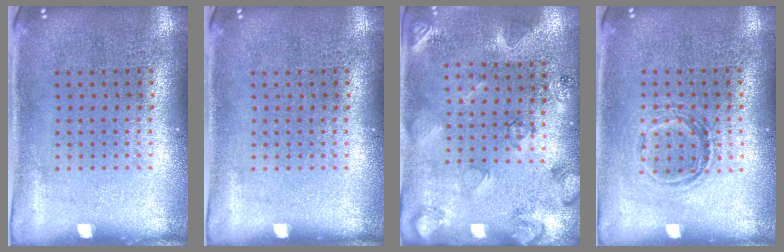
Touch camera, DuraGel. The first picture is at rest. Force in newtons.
{"total": 0.0}
{"total": 2.1, "press": 1.9, "slide": 1.0}
{"total": 1.1, "press": 0.9, "slide": 0.6}